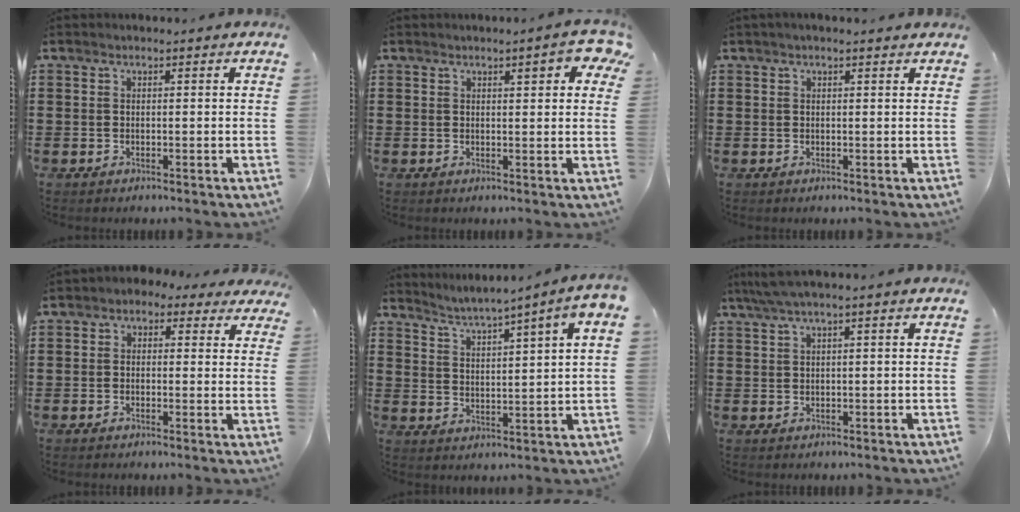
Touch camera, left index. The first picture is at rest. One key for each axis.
{"total": 4.4, "fx": 2.4, "fy": 0.9, "fz": 3.6, "tx": -0.049, "ty": -0.004, "tz": 0.037}
{"total": 0.7, "fx": 0.4, "fy": 0.0, "fz": 0.6, "tx": -0.012, "ty": 0.000, "tz": 0.008}
{"total": 1.5, "fx": 0.2, "fy": 1.3, "fz": 0.7, "tx": -0.020, "ty": 0.011, "tz": 0.000}
{"total": 3.6, "fx": 2.8, "fy": -0.8, "fz": 2.1, "tx": -0.053, "ty": -0.022, "tz": 0.042}
{"total": 1.9, "fx": 0.6, "fy": -0.1, "fz": 1.8, "tx": -0.033, "ty": -0.001, "tz": 0.011}